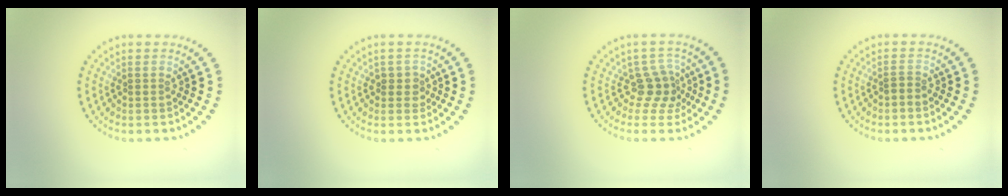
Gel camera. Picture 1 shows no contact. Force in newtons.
{"total": 1.3, "press": 1.1, "slide": 0.5}
{"total": 2.6, "press": 1.9, "slide": 1.8}
{"total": 0.7, "press": 0.4, "slide": 0.6}